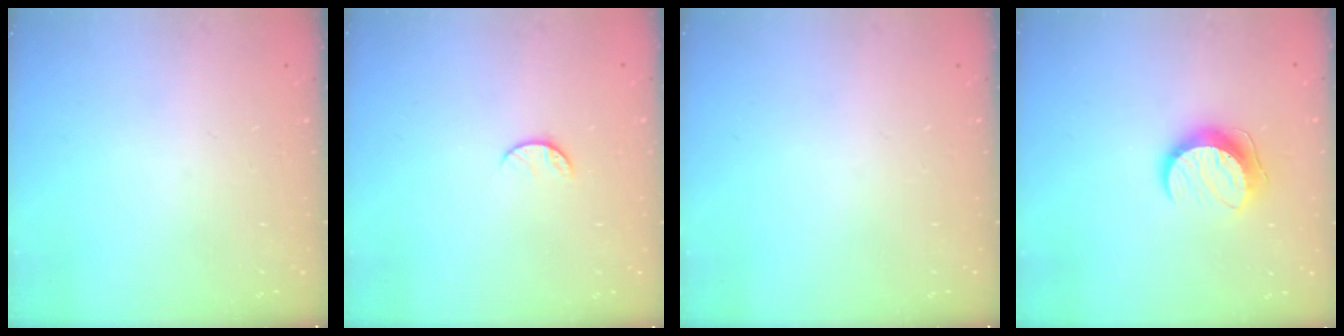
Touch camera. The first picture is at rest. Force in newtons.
{"total": 5.0, "press": 5.0, "slide": 0.5}
{"total": 0.0}
{"total": 9.7, "press": 9.7, "slide": 0.2}